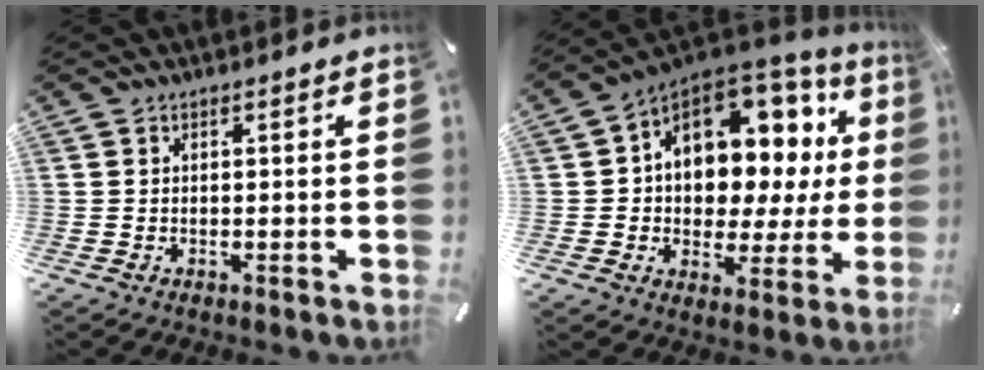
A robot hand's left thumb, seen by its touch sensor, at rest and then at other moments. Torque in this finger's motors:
{"motor_torque": [1.97, 3.04, 1.73, 0.89, 0.46]}